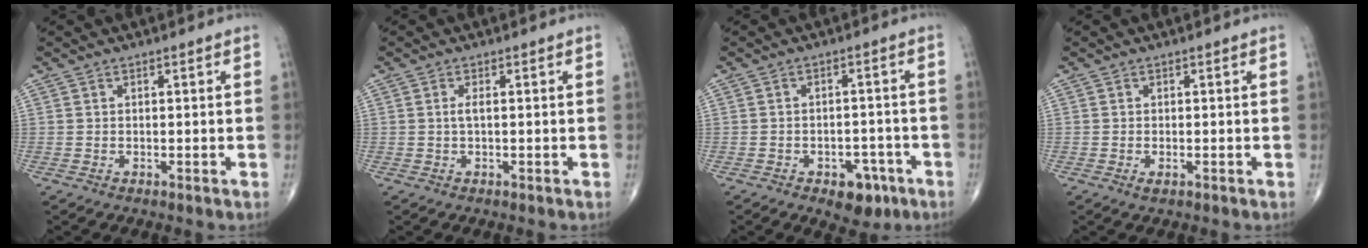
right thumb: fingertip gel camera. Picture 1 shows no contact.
{"total": 1.2, "force": [0.0, 0.3, 1.1], "torque": [-0.028, 0.000, 0.000]}
{"total": 6.5, "force": [-3.5, 3.9, 3.8], "torque": [-0.025, 0.023, -0.043]}
{"total": 1.0, "force": [-0.4, 0.4, 0.8], "torque": [-0.013, -0.002, -0.006]}